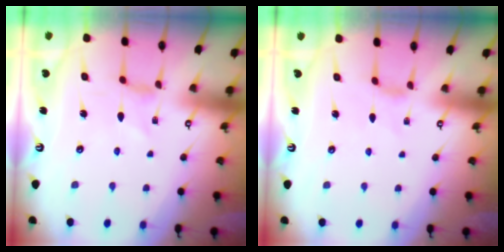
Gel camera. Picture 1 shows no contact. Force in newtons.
{"total": 0.0}